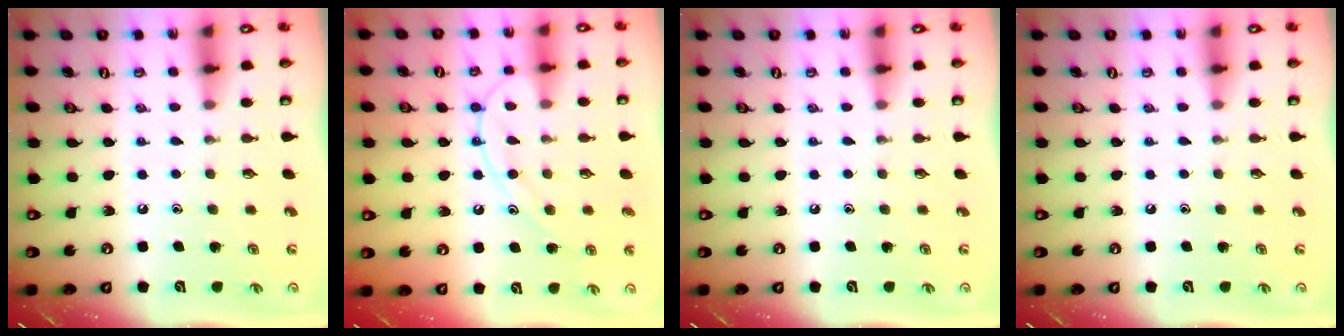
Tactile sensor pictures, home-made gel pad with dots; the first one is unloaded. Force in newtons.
{"total": 12.1, "press": 12.1, "slide": 0.7}
{"total": 0.0}
{"total": 0.0}